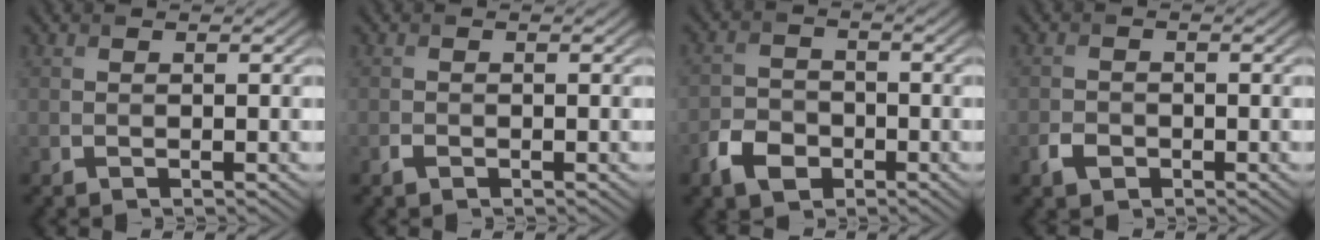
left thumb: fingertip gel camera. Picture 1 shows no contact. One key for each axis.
{"total": 0.7, "fx": -0.5, "fy": 0.4, "fz": 0.4, "tx": -0.009, "ty": -0.003, "tz": -0.009}
{"total": 4.7, "fx": -2.7, "fy": 3.2, "fz": 2.2, "tx": -0.050, "ty": -0.004, "tz": -0.059}
{"total": 2.0, "fx": -1.1, "fy": 1.5, "fz": 0.9, "tx": -0.021, "ty": -0.003, "tz": -0.024}